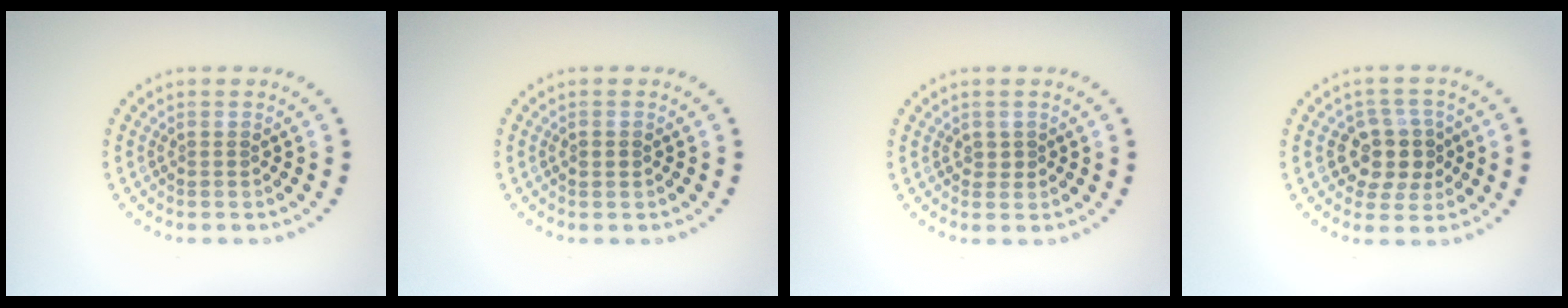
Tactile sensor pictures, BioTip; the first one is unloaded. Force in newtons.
{"total": 1.1, "press": 1.1, "slide": 0.1}
{"total": 0.5, "press": 0.4, "slide": 0.3}
{"total": 4.0, "press": 3.8, "slide": 1.4}